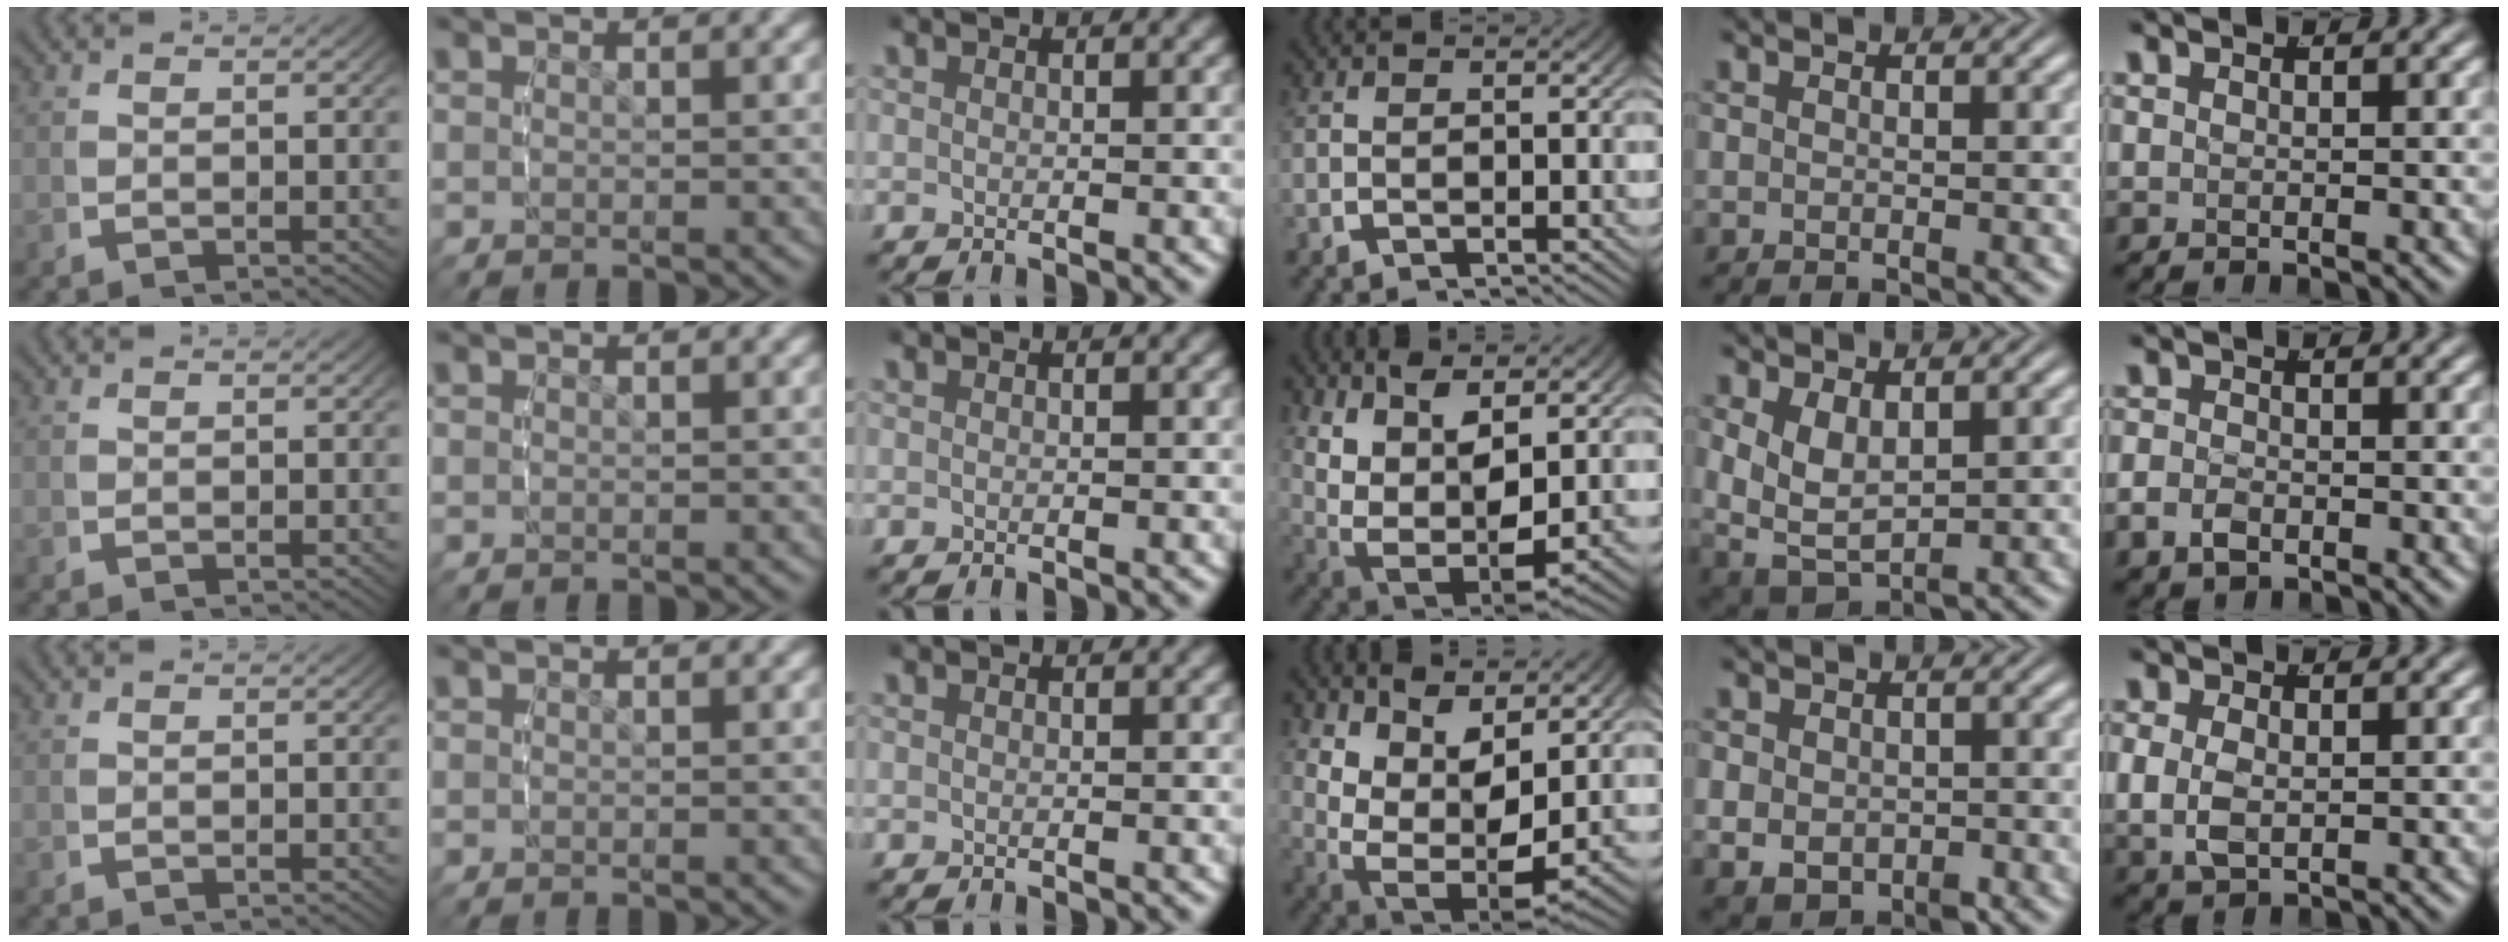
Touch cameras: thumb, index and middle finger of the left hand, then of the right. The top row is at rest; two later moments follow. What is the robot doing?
{"motion": "lift_and_place", "object": "air blower"}